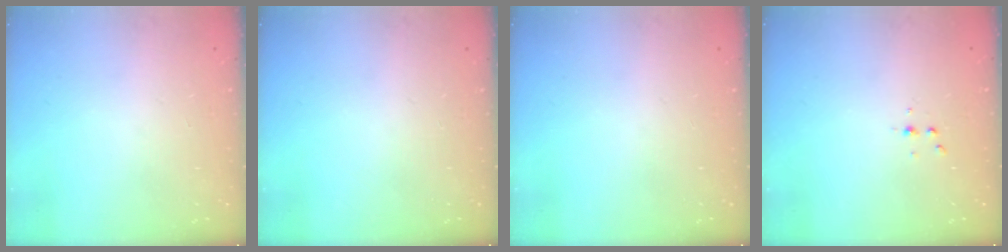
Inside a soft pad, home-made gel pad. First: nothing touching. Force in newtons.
{"total": 0.0}
{"total": 0.0}
{"total": 2.8, "press": 2.8, "slide": 0.4}